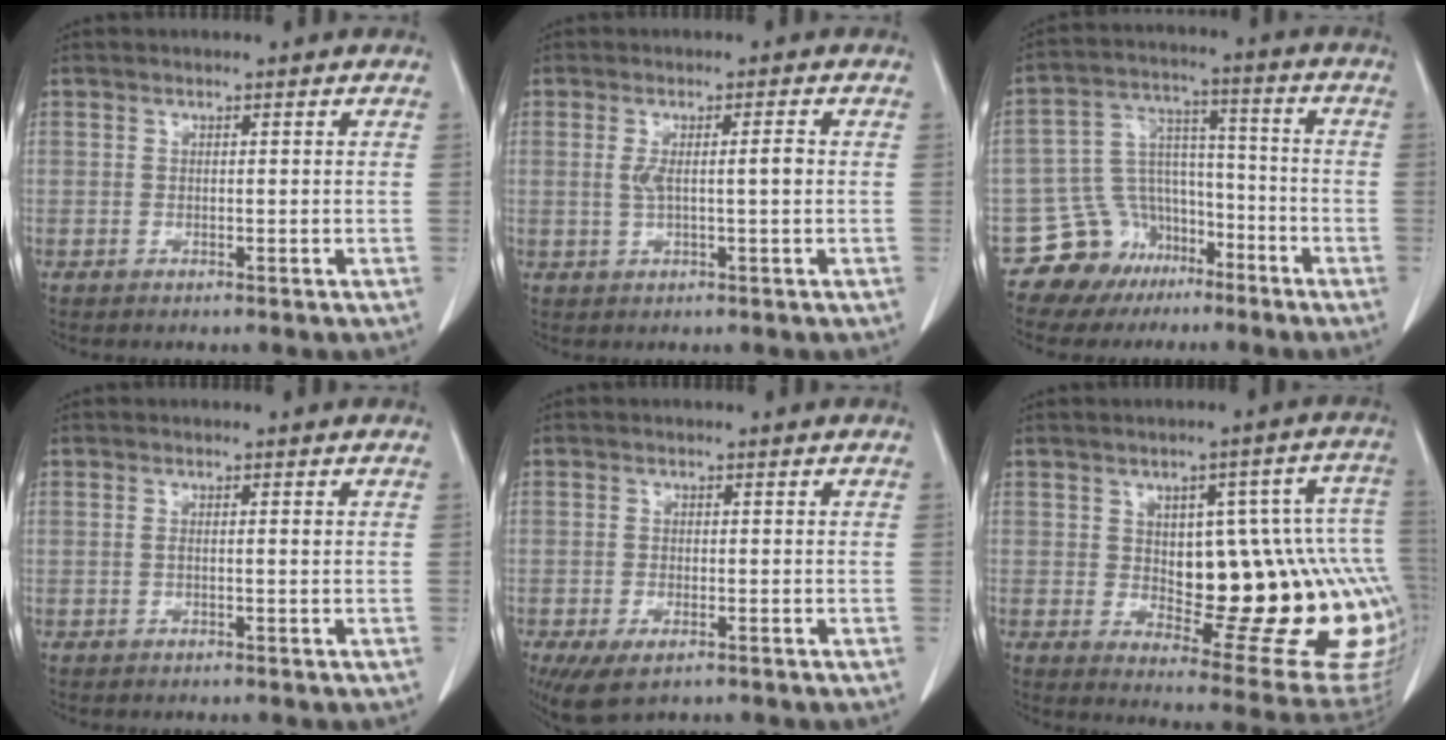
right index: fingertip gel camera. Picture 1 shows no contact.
{"total": 3.6, "force": [0.3, 0.2, 3.6], "torque": [-0.065, 0.008, 0.010]}
{"total": 10.9, "force": [-7.1, 8.1, 1.1], "torque": [-0.017, 0.070, -0.113]}
{"total": 1.0, "force": [0.2, 0.2, 1.0], "torque": [-0.015, 0.002, 0.007]}
{"total": 5.0, "force": [-3.0, 2.2, 3.4], "torque": [-0.062, -0.010, -0.046]}
{"total": 24.5, "force": [-2.0, 8.5, 22.9], "torque": [-0.202, 0.035, 0.006]}